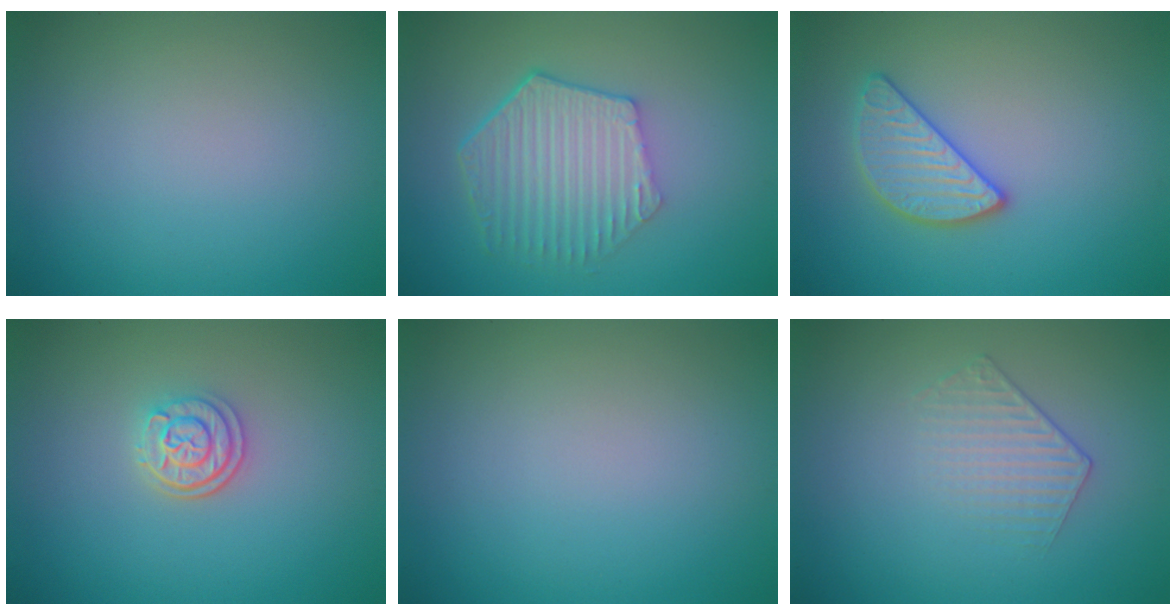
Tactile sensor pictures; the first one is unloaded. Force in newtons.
{"total": 5.6, "press": 4.2, "slide": 3.7}
{"total": 2.7, "press": 2.7, "slide": 0.1}
{"total": 2.6, "press": 2.2, "slide": 1.3}
{"total": 0.0}
{"total": 1.5, "press": 0.9, "slide": 1.2}